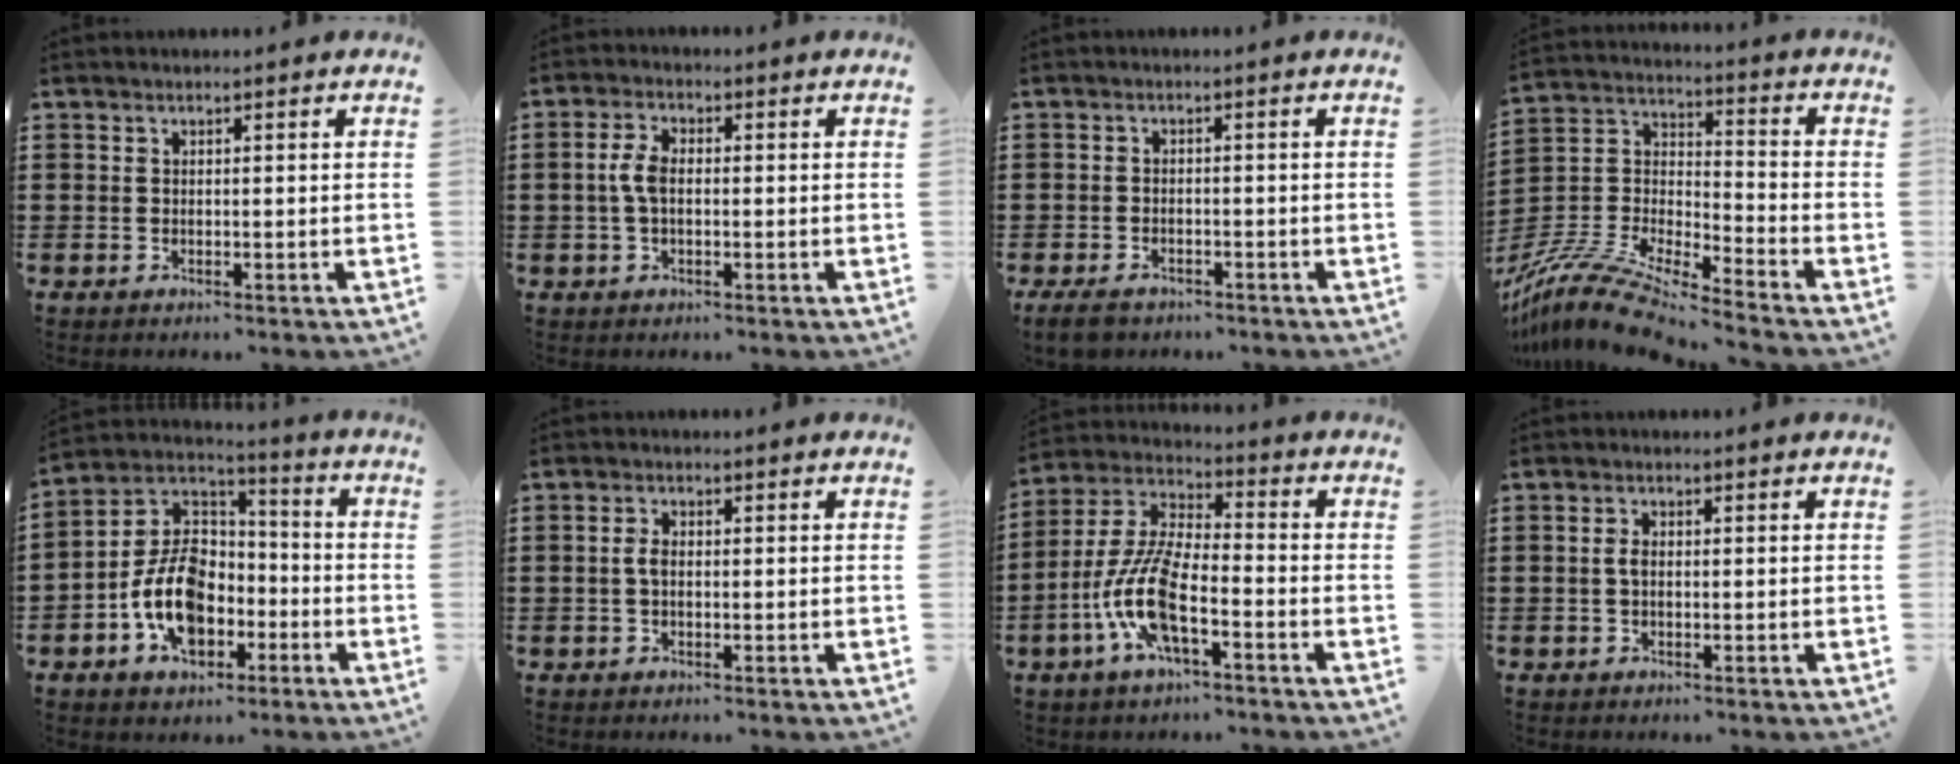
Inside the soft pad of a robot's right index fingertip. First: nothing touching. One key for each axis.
{"total": 3.9, "fx": -0.1, "fy": 2.0, "fz": 3.4, "tx": -0.081, "ty": 0.001, "tz": -0.008}
{"total": 2.5, "fx": -2.2, "fy": 0.7, "fz": 0.8, "tx": -0.031, "ty": -0.005, "tz": -0.050}
{"total": 11.2, "fx": -10.2, "fy": 1.2, "fz": 4.6, "tx": -0.110, "ty": 0.009, "tz": -0.209}
{"total": 12.0, "fx": -4.5, "fy": 7.9, "fz": 7.8, "tx": -0.191, "ty": 0.009, "tz": -0.089}
{"total": 2.0, "fx": -0.2, "fy": 1.0, "fz": 1.8, "tx": -0.042, "ty": -0.001, "tz": -0.006}
{"total": 11.2, "fx": -4.3, "fy": 3.5, "fz": 9.7, "tx": -0.236, "ty": -0.015, "tz": -0.088}
{"total": 1.6, "fx": -0.1, "fy": 0.7, "fz": 1.4, "tx": -0.036, "ty": -0.001, "tz": -0.006}